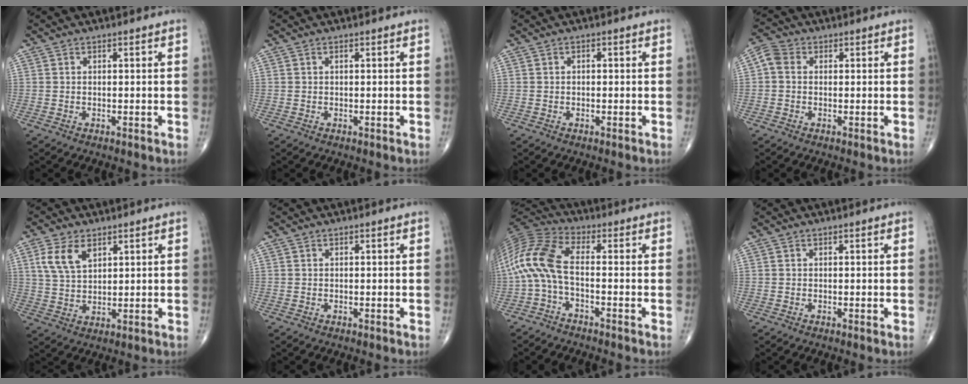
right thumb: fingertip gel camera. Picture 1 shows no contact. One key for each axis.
{"total": 0.0}
{"total": 0.6, "fx": -0.1, "fy": 0.4, "fz": 0.4, "tx": -0.006, "ty": 0.002, "tz": -0.001}
{"total": 3.5, "fx": 0.2, "fy": 2.8, "fz": 2.1, "tx": -0.040, "ty": 0.011, "tz": -0.007}
{"total": 6.9, "fx": 3.2, "fy": 4.0, "fz": 4.7, "tx": -0.085, "ty": -0.007, "tz": 0.069}
{"total": 0.0}
{"total": 11.4, "fx": -2.2, "fy": 4.4, "fz": 10.3, "tx": -0.231, "ty": 0.040, "tz": -0.053}
{"total": 0.0}